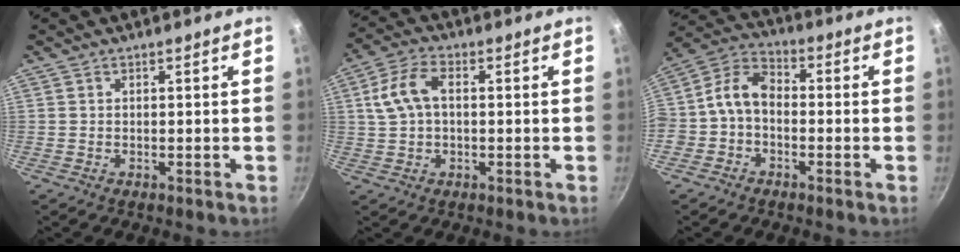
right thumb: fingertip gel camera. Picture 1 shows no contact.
{"total": 8.0, "force": [1.1, 4.9, 6.3], "torque": [-0.127, 0.022, 0.016]}
{"total": 8.4, "force": [-1.5, 6.2, 5.5], "torque": [-0.094, 0.040, -0.045]}